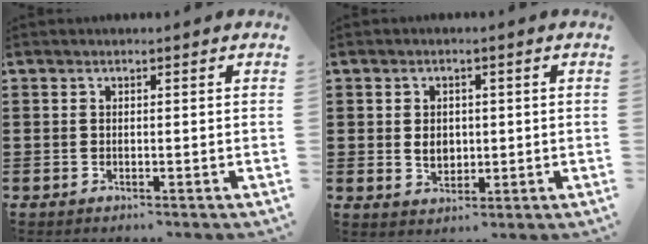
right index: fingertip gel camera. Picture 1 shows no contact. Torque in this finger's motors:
{"motor_torque": [0.21, -0.13, 0.10, 0.08]}